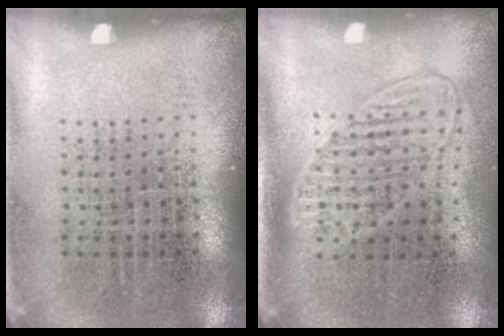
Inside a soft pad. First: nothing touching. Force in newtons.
{"total": 1.4, "press": 1.2, "slide": 0.7}